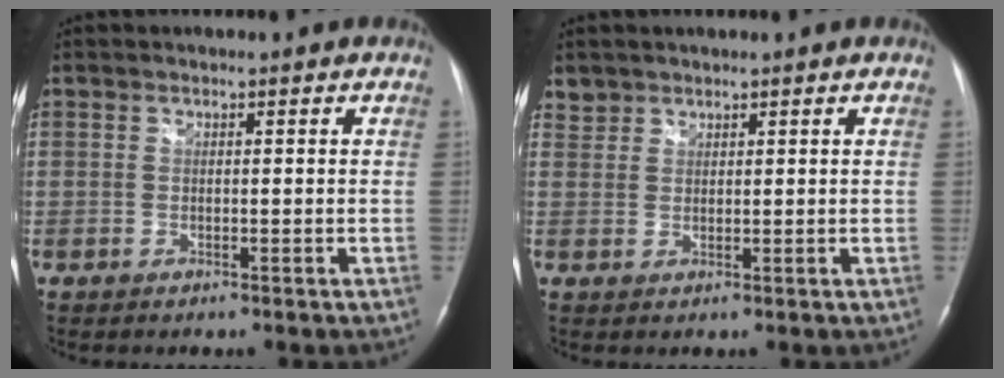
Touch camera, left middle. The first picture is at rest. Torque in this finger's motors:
{"motor_torque": [0.04, -0.03, 0.01, 0.00]}